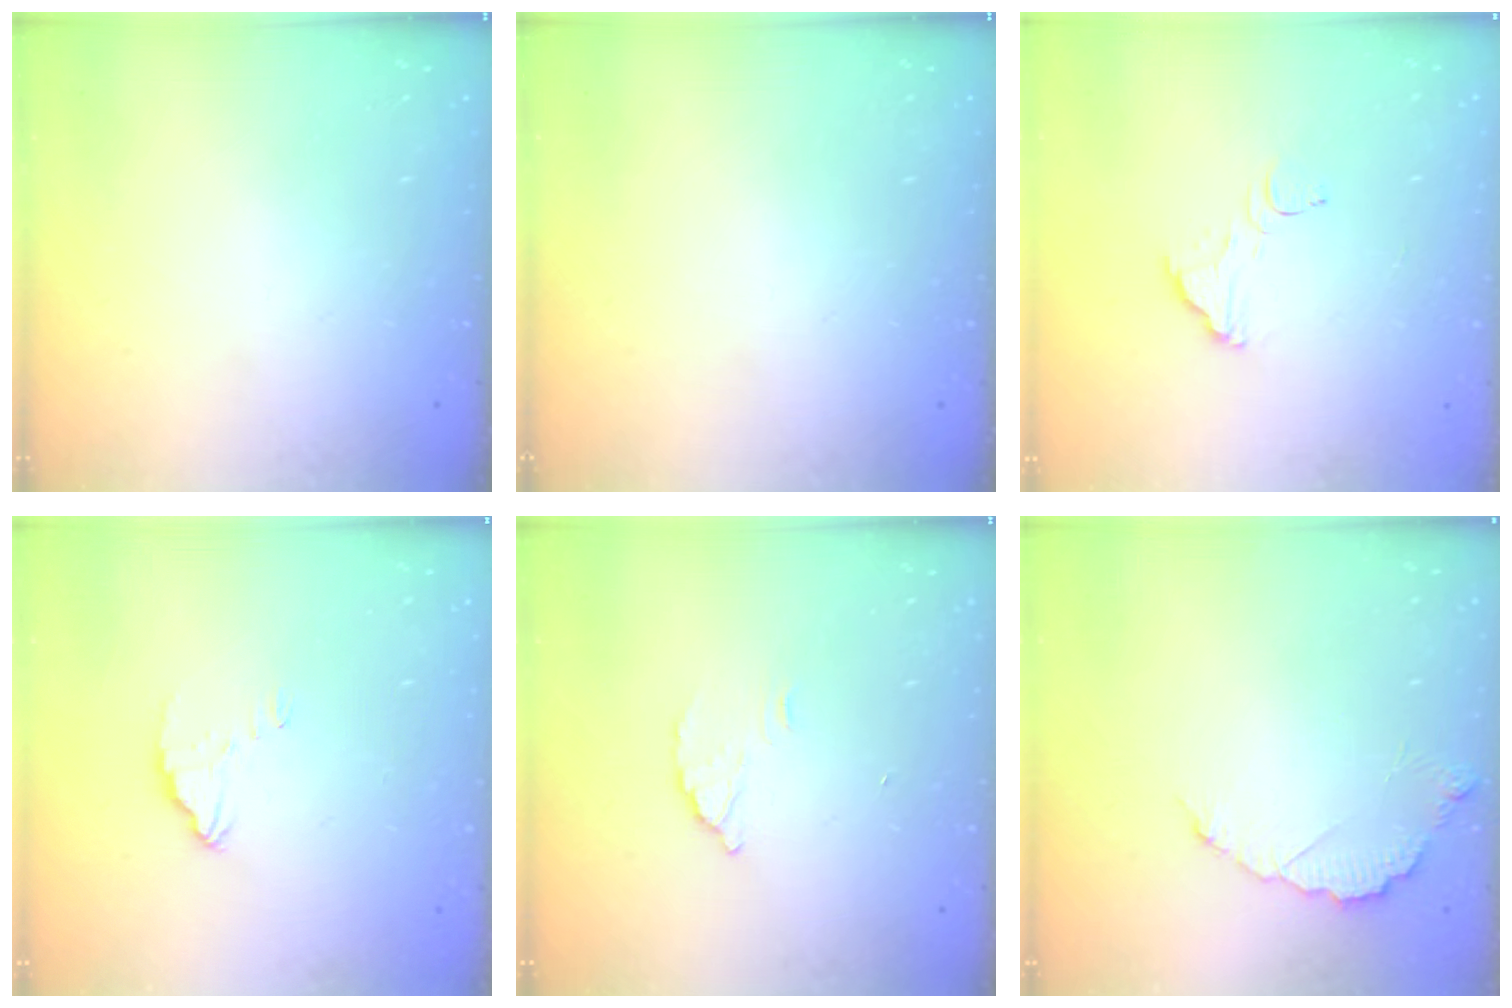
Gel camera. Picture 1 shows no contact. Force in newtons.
{"total": 0.0}
{"total": 2.6, "press": 2.6, "slide": 0.2}
{"total": 2.8, "press": 2.8, "slide": 0.1}
{"total": 2.7, "press": 2.7, "slide": 0.1}
{"total": 6.2, "press": 6.2, "slide": 0.3}